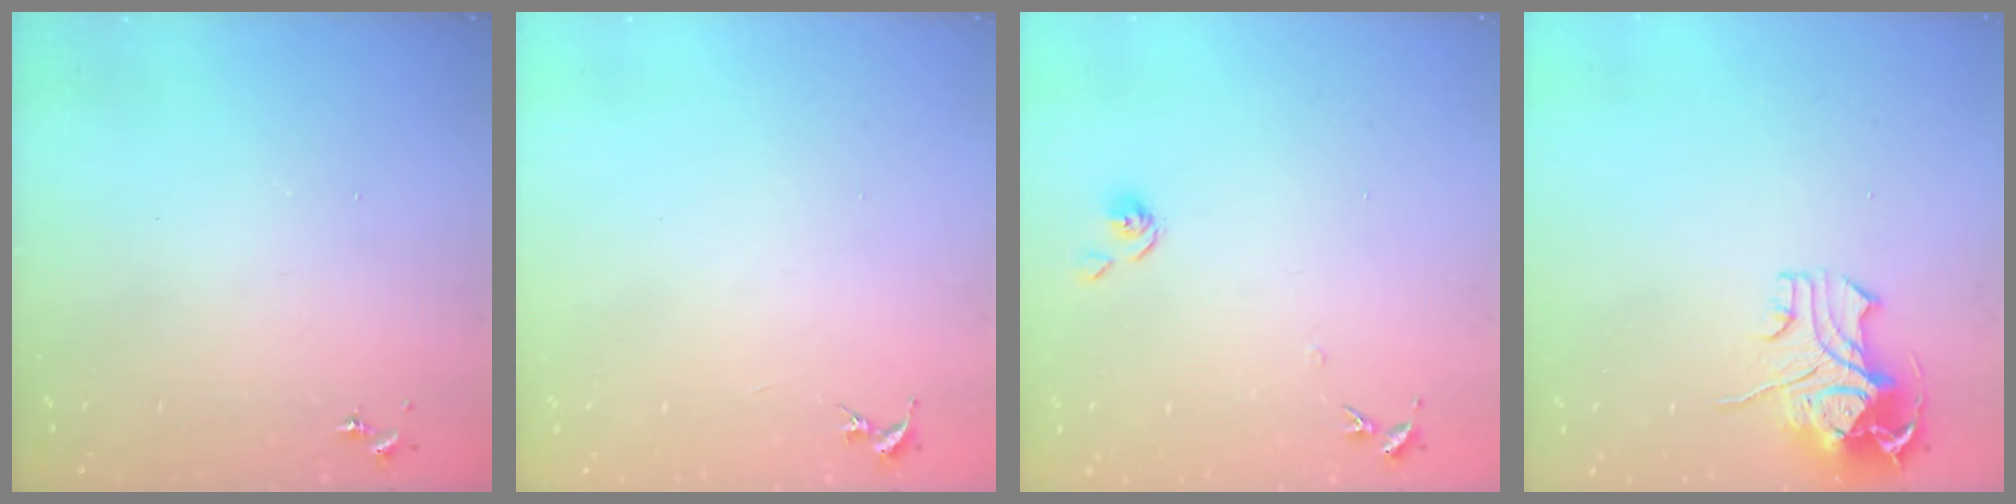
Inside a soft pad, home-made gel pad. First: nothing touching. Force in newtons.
{"total": 0.0}
{"total": 4.8, "press": 4.8, "slide": 0.4}
{"total": 10.4, "press": 10.3, "slide": 1.3}